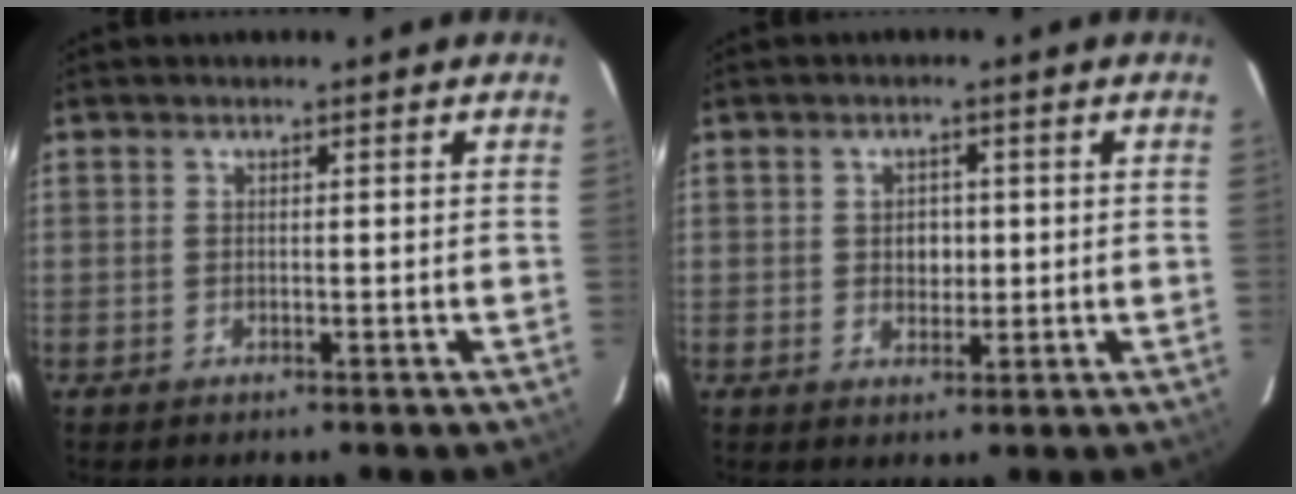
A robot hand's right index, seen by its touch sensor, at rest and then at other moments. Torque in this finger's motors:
{"motor_torque": [0.21, 0.07, 0.06, 0.00]}